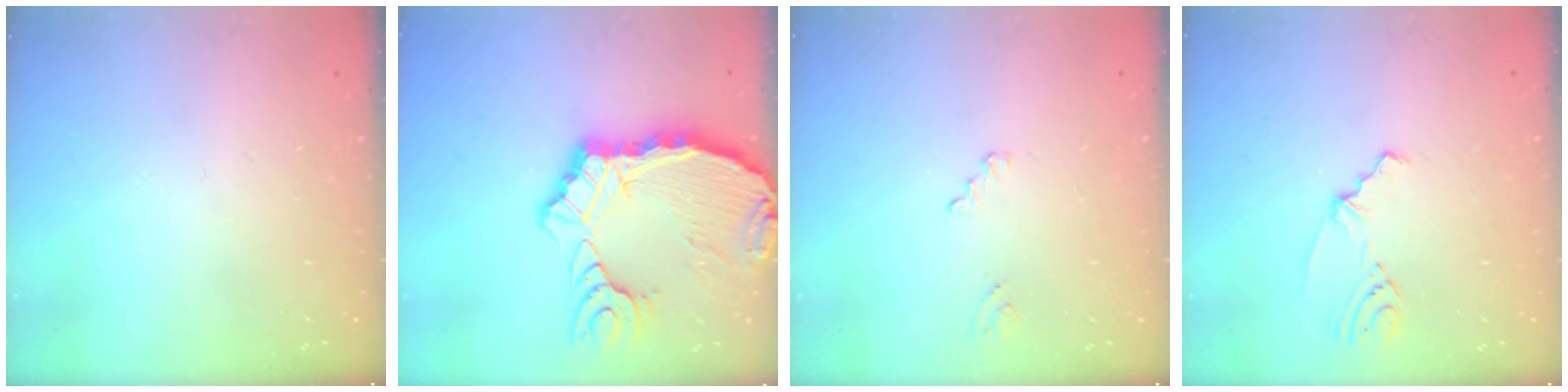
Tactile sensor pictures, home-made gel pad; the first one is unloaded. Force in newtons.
{"total": 15.5, "press": 15.4, "slide": 2.1}
{"total": 0.8, "press": 0.8, "slide": 0.0}
{"total": 2.5, "press": 2.1, "slide": 1.4}